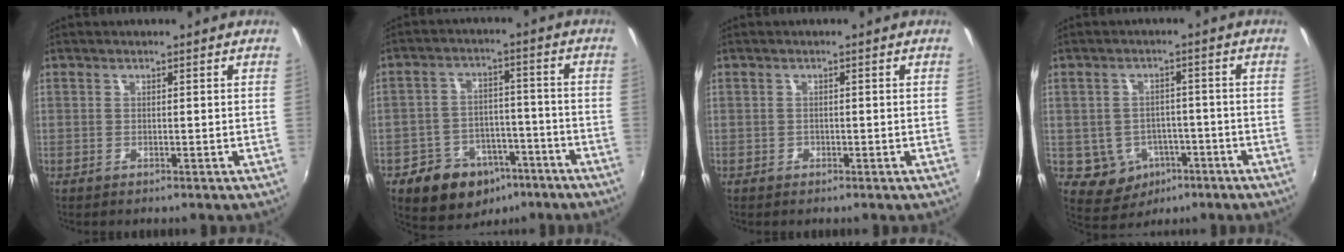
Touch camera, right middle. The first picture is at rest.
{"total": 13.0, "force": [-7.9, 9.0, 5.1], "torque": [-0.111, 0.021, -0.097]}
{"total": 0.7, "force": [-0.4, 0.6, 0.0], "torque": [0.000, -0.002, -0.006]}
{"total": 7.6, "force": [-3.2, 6.5, 2.3], "torque": [-0.062, 0.008, -0.027]}